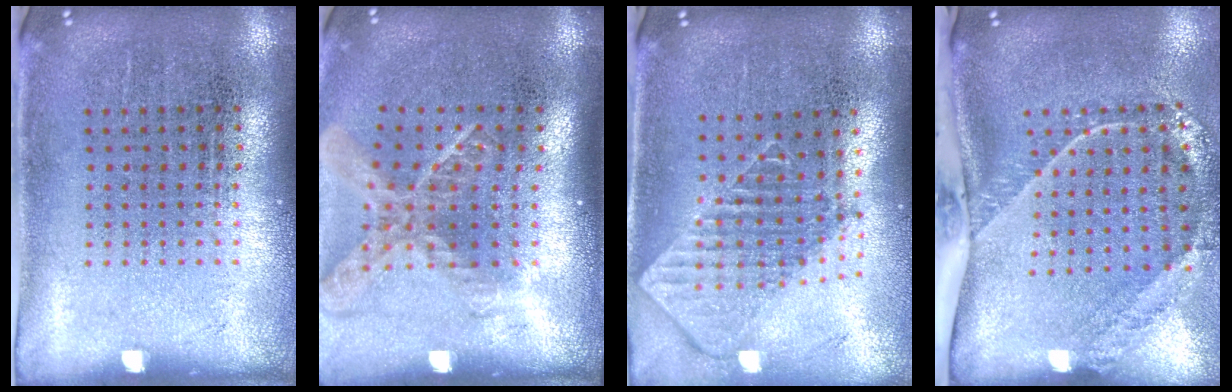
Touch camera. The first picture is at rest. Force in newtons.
{"total": 1.8, "press": 1.3, "slide": 1.3}
{"total": 2.0, "press": 1.5, "slide": 1.2}
{"total": 2.7, "press": 1.8, "slide": 2.0}